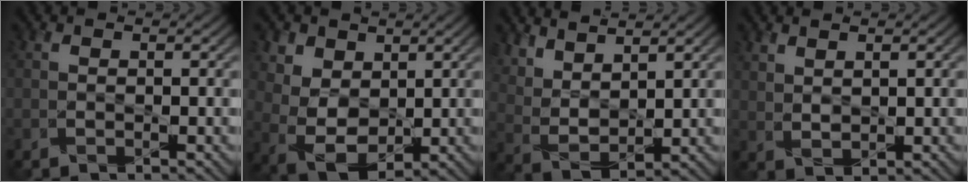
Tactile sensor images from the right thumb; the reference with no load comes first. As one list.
[{"total": 6.0, "force": [2.9, 3.9, 3.4], "torque": [-0.101, 0.000, 0.056]}, {"total": 6.7, "force": [5.3, 1.9, 3.6], "torque": [-0.085, -0.011, 0.109]}, {"total": 1.8, "force": [1.6, 0.2, 0.8], "torque": [-0.023, -0.005, 0.037]}]